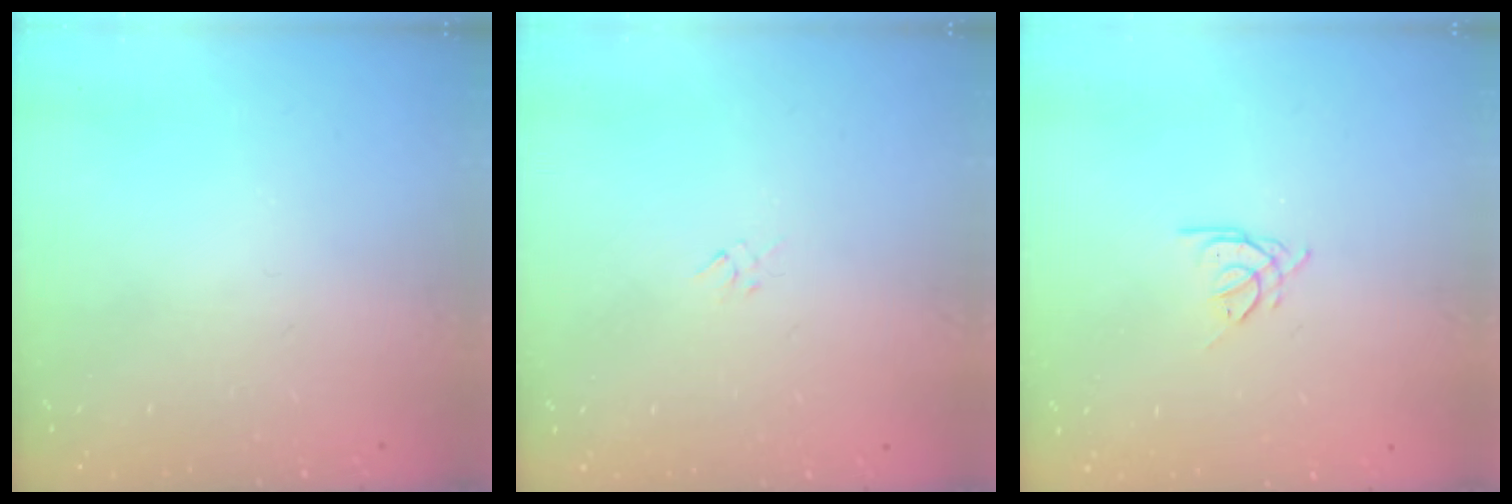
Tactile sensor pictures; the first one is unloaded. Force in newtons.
{"total": 2.3, "press": 2.2, "slide": 0.6}
{"total": 1.9, "press": 1.9, "slide": 0.4}